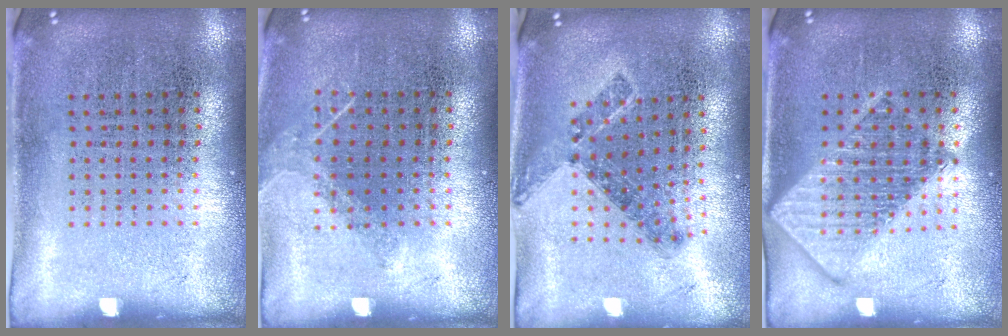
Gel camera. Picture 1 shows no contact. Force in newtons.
{"total": 1.0, "press": 0.9, "slide": 0.3}
{"total": 0.8, "press": 0.7, "slide": 0.3}
{"total": 2.7, "press": 2.7, "slide": 0.3}